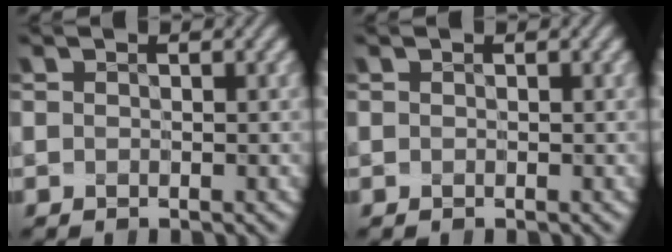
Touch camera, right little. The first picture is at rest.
{"total": 0.0}